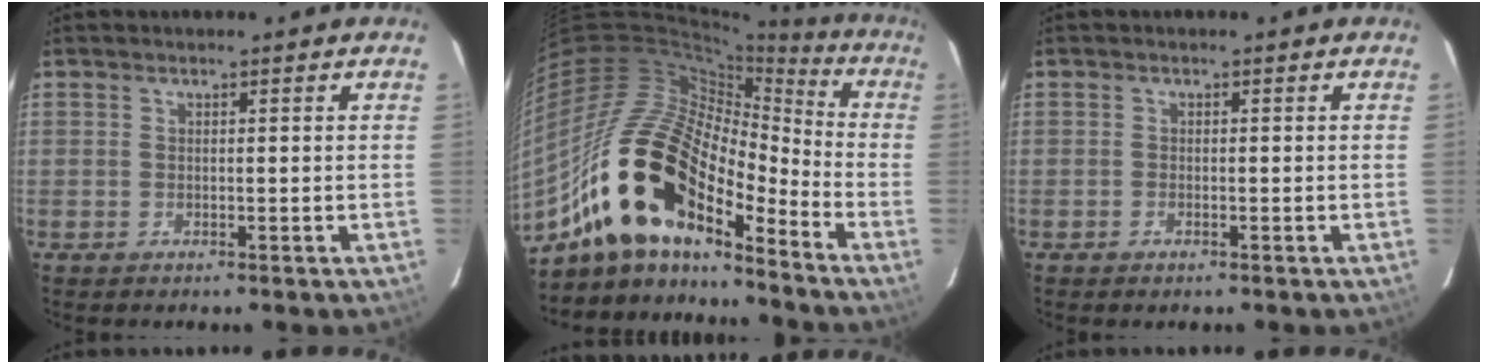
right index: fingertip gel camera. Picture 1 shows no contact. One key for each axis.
{"total": 22.8, "fx": -14.6, "fy": 9.4, "fz": 14.8, "tx": -0.272, "ty": -0.021, "tz": -0.287}
{"total": 0.8, "fx": -0.6, "fy": 0.4, "fz": 0.3, "tx": -0.006, "ty": -0.002, "tz": -0.012}